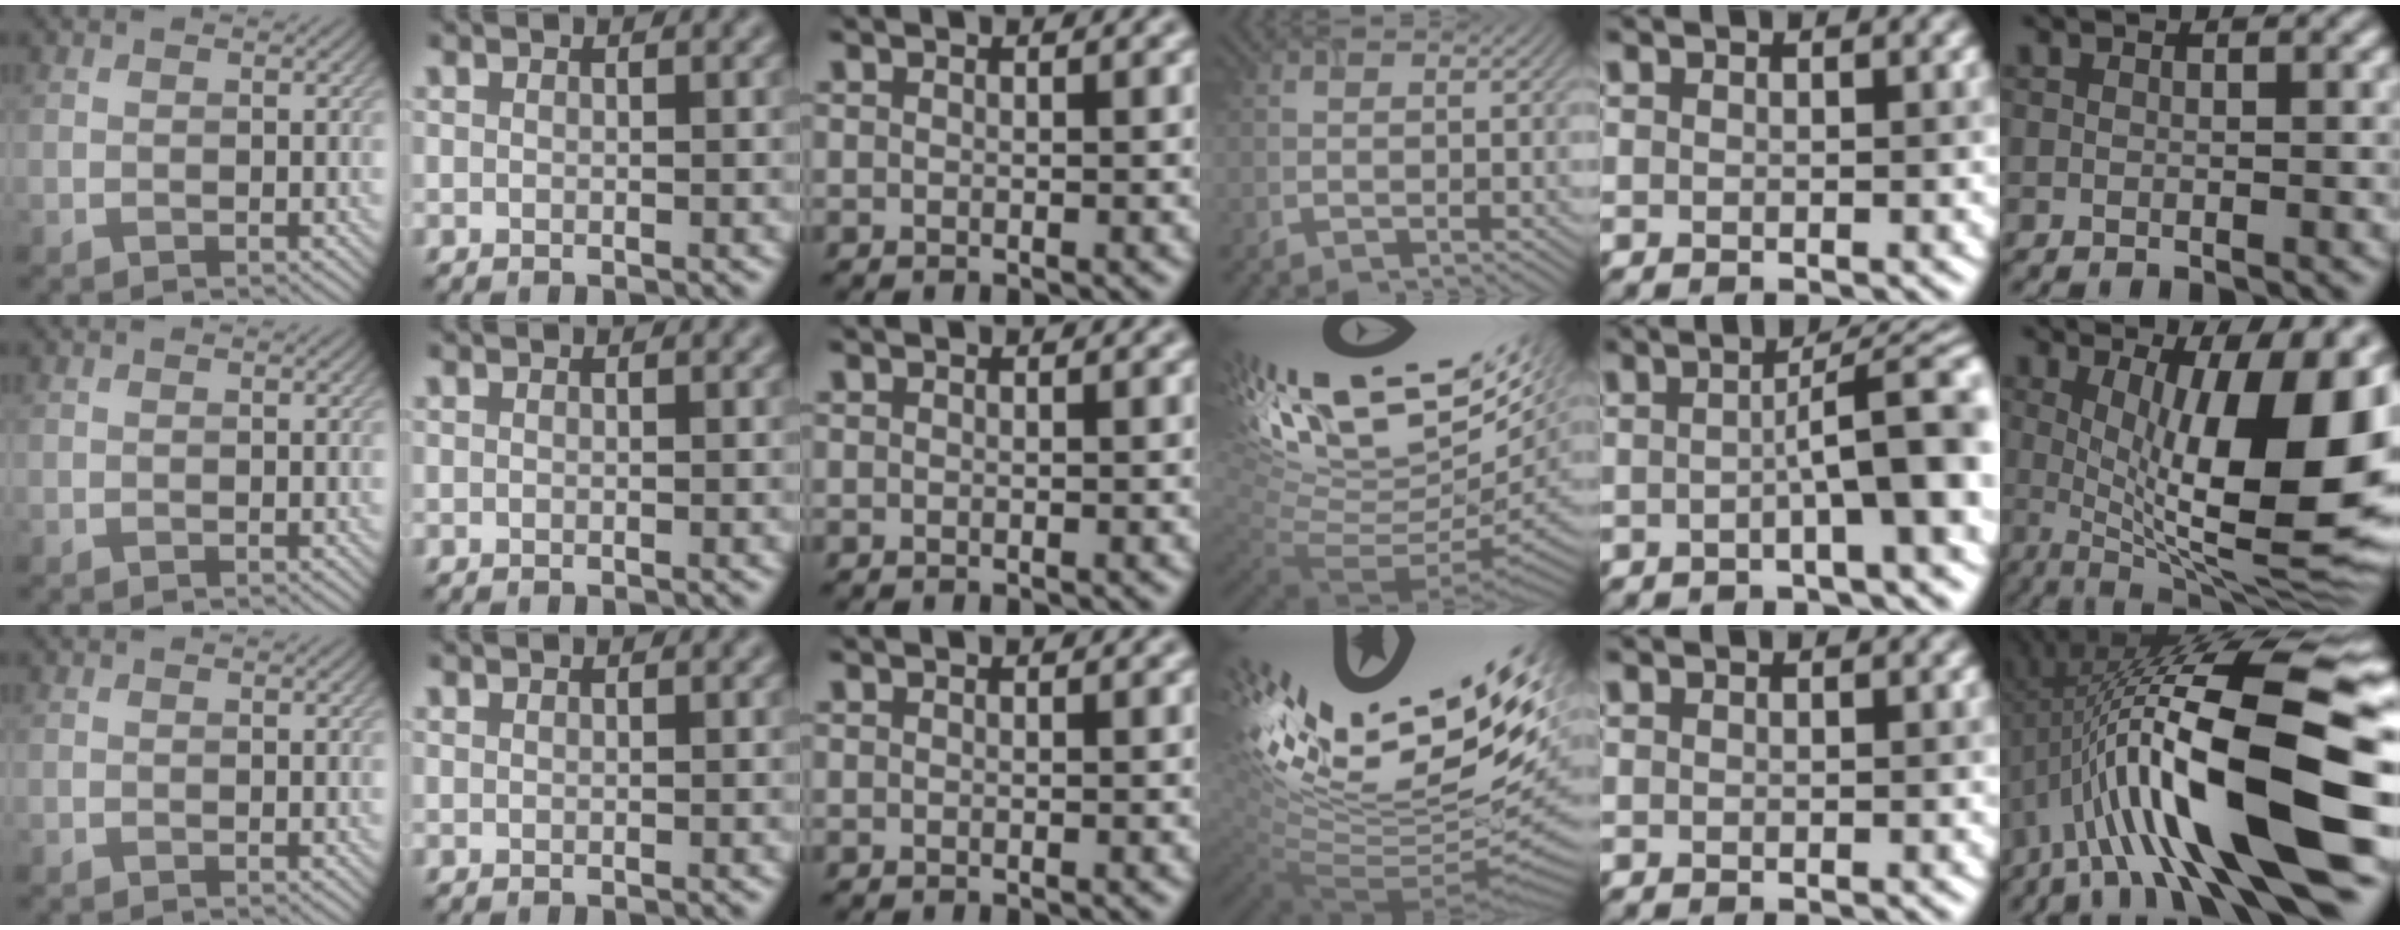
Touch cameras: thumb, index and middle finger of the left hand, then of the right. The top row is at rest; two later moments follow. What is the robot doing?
{"motion": "screw", "object": "timer"}